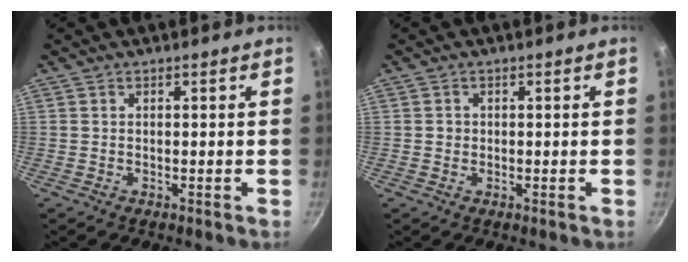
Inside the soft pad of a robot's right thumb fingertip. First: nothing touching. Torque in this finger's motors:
{"motor_torque": [-0.28, 0.98, 0.55, -0.34, -0.03]}